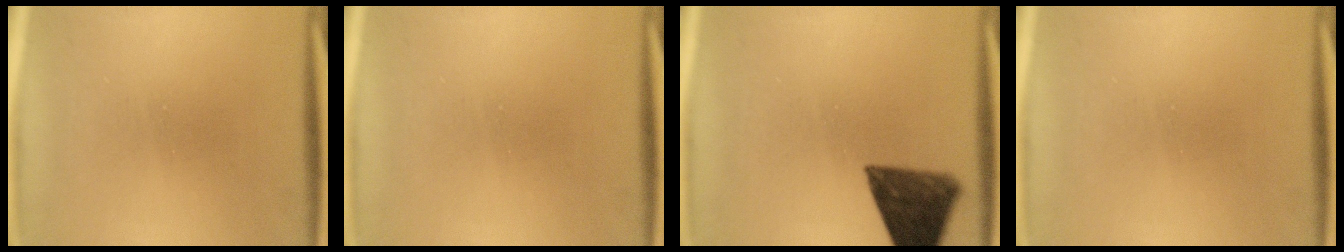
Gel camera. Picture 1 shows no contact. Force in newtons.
{"total": 0.0}
{"total": 10.1}
{"total": 0.0}